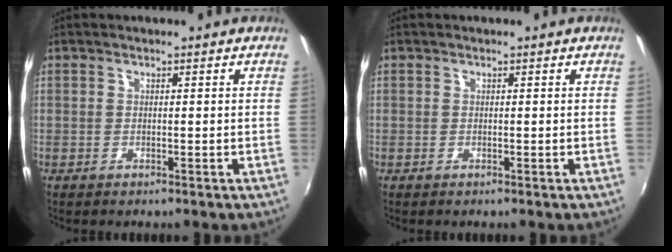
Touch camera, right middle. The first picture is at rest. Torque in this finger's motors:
{"motor_torque": [0.00, 0.00, 0.00, 0.00]}